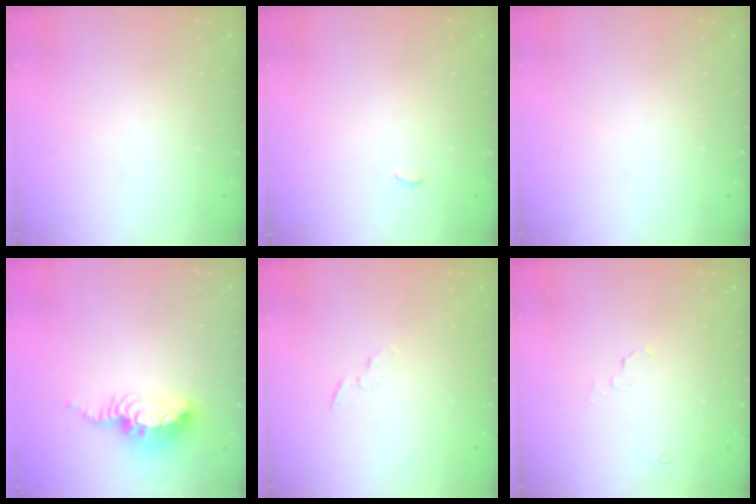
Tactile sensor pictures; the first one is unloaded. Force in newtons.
{"total": 2.6, "press": 2.0, "slide": 1.7}
{"total": 0.0}
{"total": 9.2, "press": 9.1, "slide": 0.7}
{"total": 3.3, "press": 3.3, "slide": 0.4}
{"total": 2.2, "press": 2.2, "slide": 0.2}